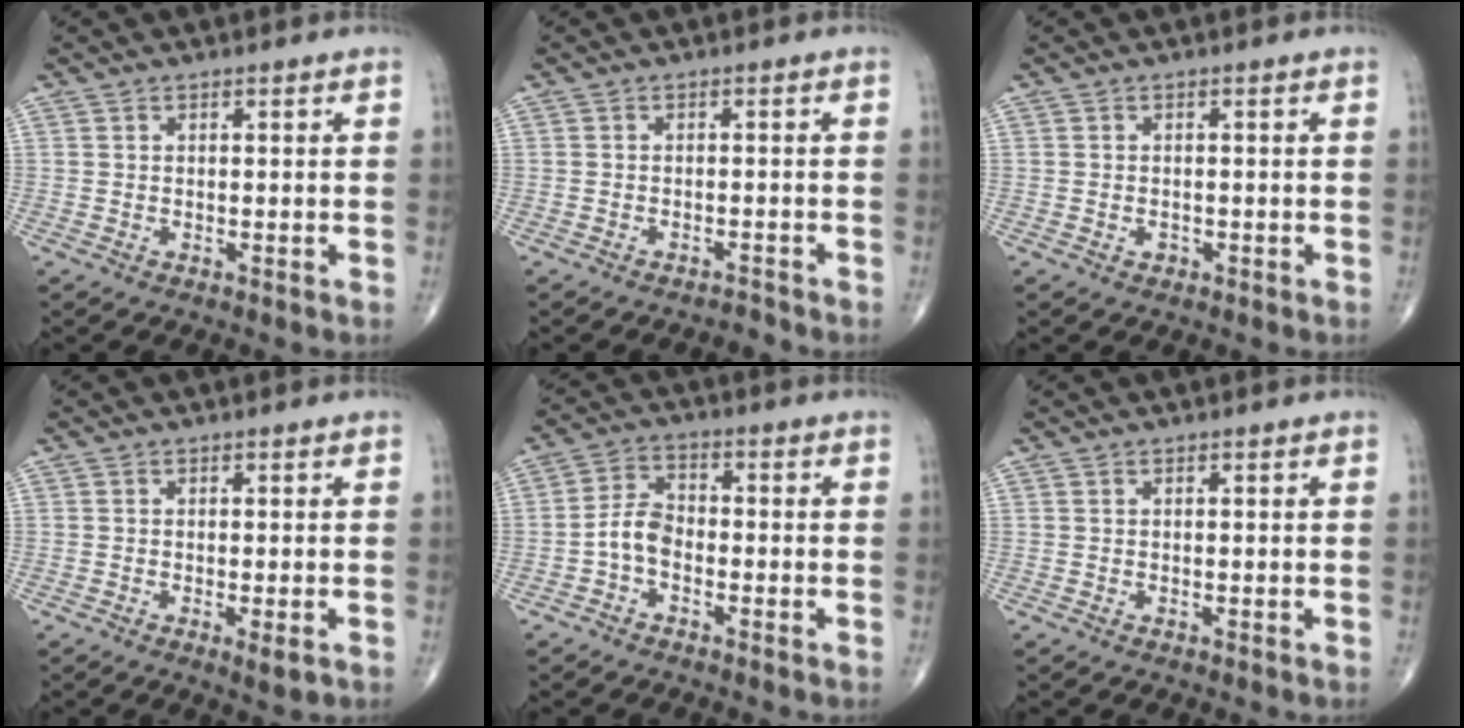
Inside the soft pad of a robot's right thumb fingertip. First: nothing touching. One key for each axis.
{"total": 1.2, "fx": -1.2, "fy": 0.1, "fz": -0.2, "tx": 0.002, "ty": 0.006, "tz": -0.017}
{"total": 0.9, "fx": -0.4, "fy": 0.8, "fz": 0.4, "tx": -0.004, "ty": 0.004, "tz": -0.002}
{"total": 2.4, "fx": -0.9, "fy": 0.6, "fz": 2.2, "tx": -0.036, "ty": -0.008, "tz": -0.012}
{"total": 5.1, "fx": -1.9, "fy": 3.2, "fz": 3.5, "tx": -0.060, "ty": 0.024, "tz": -0.044}
{"total": 0.0}